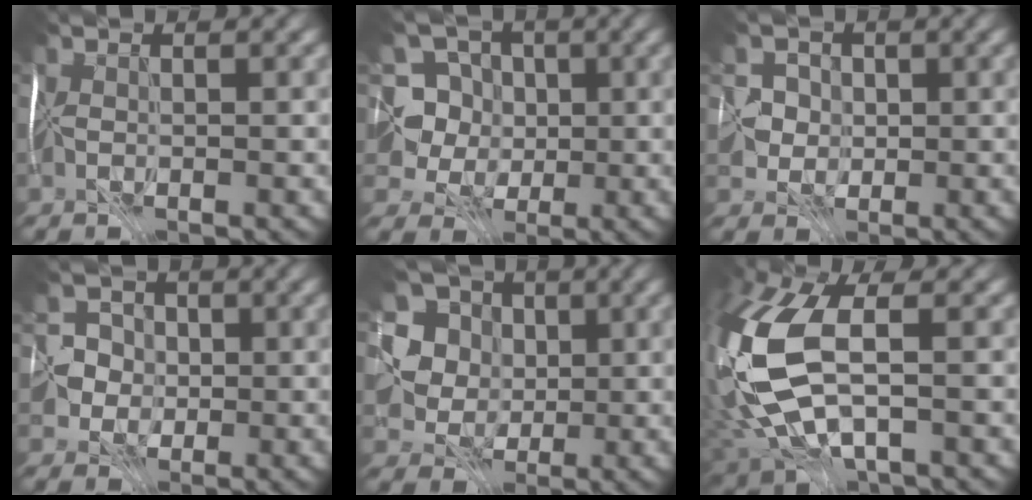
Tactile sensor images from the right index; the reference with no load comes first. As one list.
[{"total": 7.2, "force": [1.8, 6.8, 1.5], "torque": [-0.037, 0.034, 0.019]}, {"total": 2.3, "force": [0.7, 2.2, -0.1], "torque": [0.031, 0.020, -0.003]}, {"total": 3.4, "force": [-0.4, 3.4, 0.1], "torque": [0.030, 0.014, -0.025]}, {"total": 5.2, "force": [1.7, 4.6, 1.7], "torque": [-0.032, 0.003, 0.019]}, {"total": 10.9, "force": [1.0, 6.0, 9.0], "torque": [-0.247, -0.014, 0.027]}]